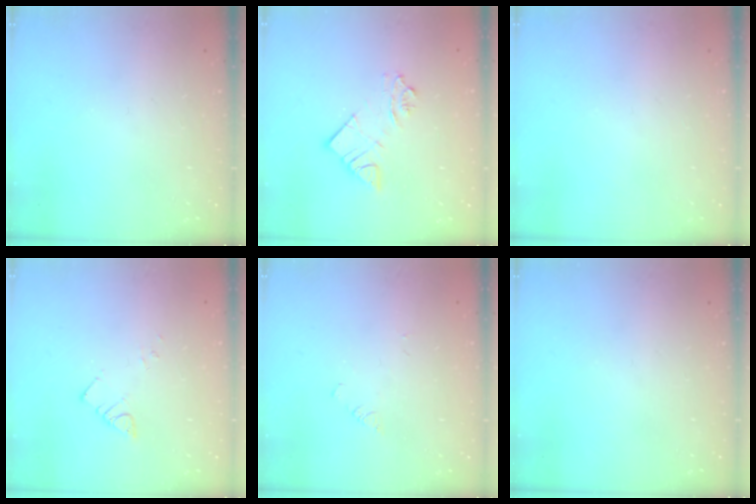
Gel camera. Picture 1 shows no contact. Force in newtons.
{"total": 6.1, "press": 6.1, "slide": 0.4}
{"total": 0.0}
{"total": 2.5, "press": 2.5, "slide": 0.3}
{"total": 1.0, "press": 0.9, "slide": 0.2}
{"total": 0.0}